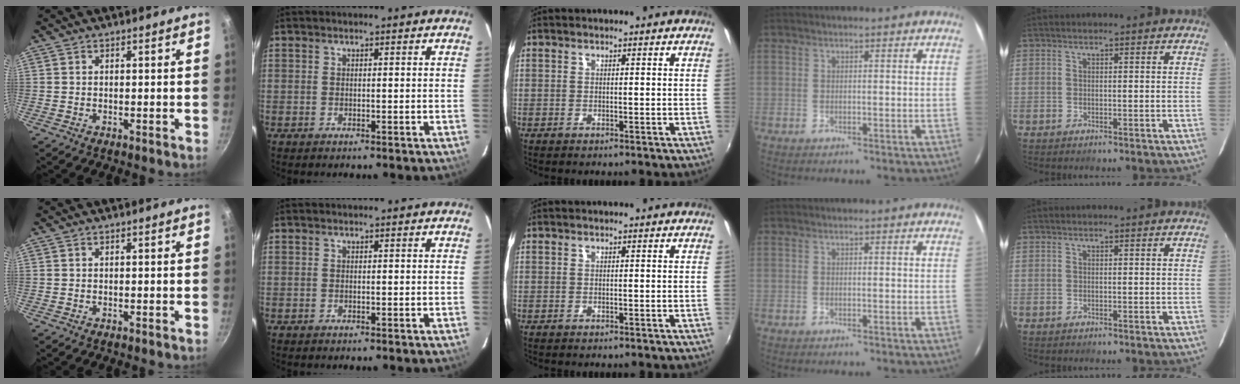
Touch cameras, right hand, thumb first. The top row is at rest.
{}